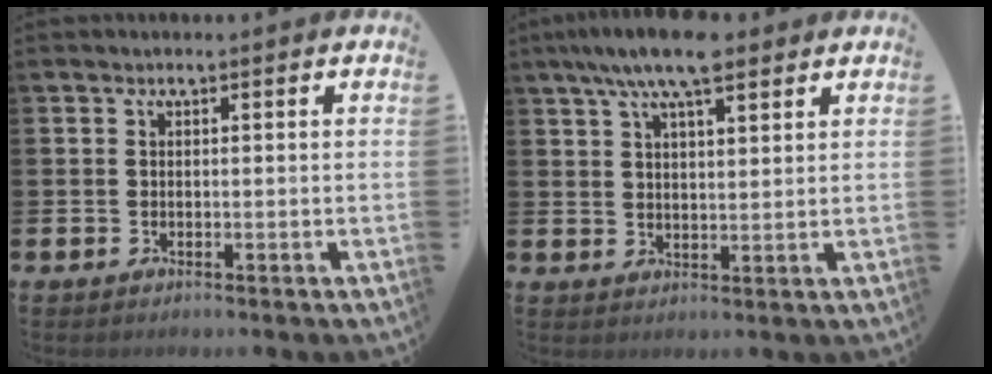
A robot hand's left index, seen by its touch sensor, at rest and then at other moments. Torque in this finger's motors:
{"motor_torque": [0.92, -0.80, 1.05, 0.21]}